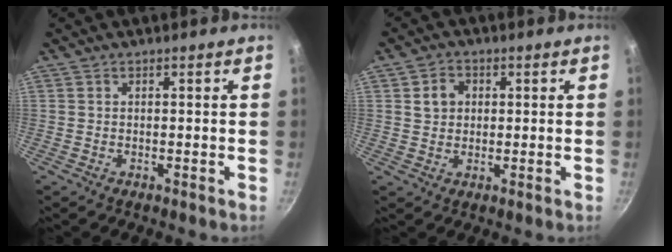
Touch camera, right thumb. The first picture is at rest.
{"total": 4.3, "force": [1.0, 3.6, 2.1], "torque": [-0.021, 0.002, 0.016]}